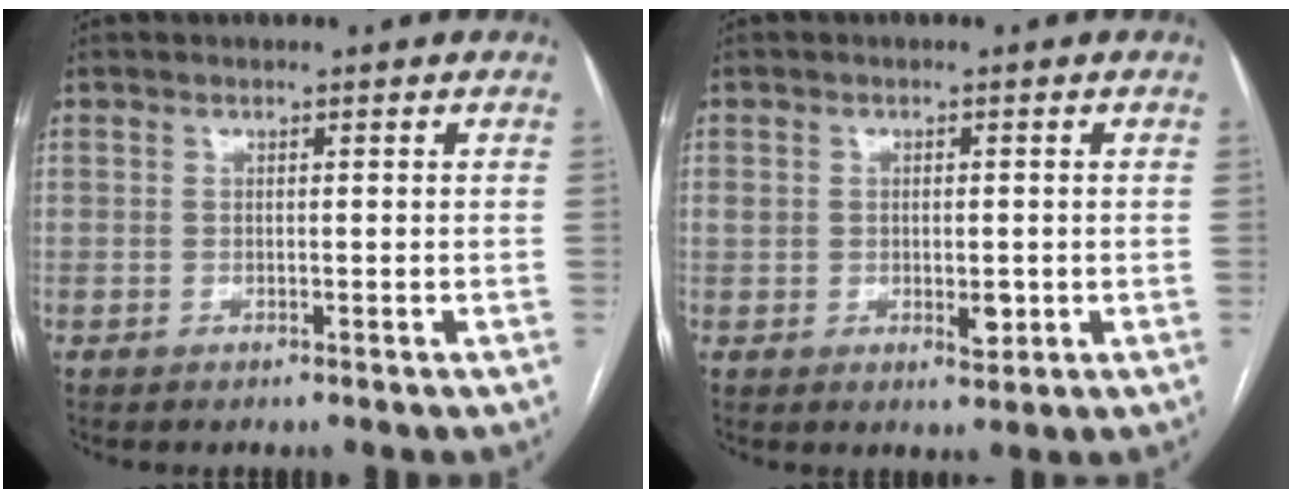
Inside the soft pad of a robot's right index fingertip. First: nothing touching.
{"total": 3.8, "force": [-0.4, 2.2, 3.1], "torque": [-0.047, 0.006, 0.004]}